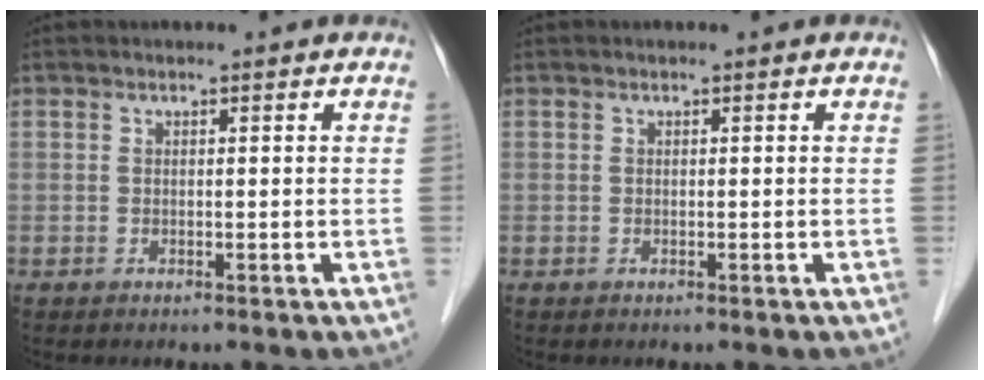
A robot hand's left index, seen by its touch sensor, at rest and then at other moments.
{"total": 0.0}